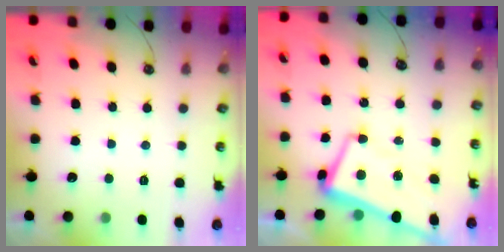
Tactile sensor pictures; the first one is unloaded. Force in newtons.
{"total": 1.8, "press": 1.3, "slide": 1.2}